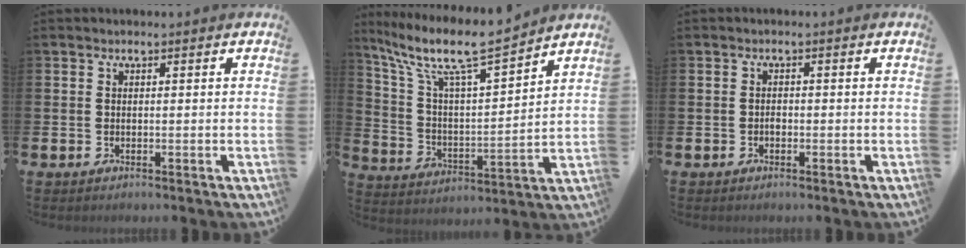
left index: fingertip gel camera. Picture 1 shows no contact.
{"total": 10.6, "force": [9.1, 1.6, 5.2], "torque": [-0.144, -0.053, 0.154]}
{"total": 0.8, "force": [-0.4, 0.6, 0.4], "torque": [-0.008, 0.002, -0.009]}